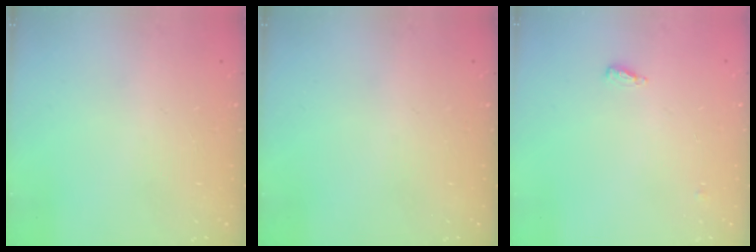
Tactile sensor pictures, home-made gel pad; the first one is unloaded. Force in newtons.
{"total": 0.0}
{"total": 4.7, "press": 4.6, "slide": 1.2}